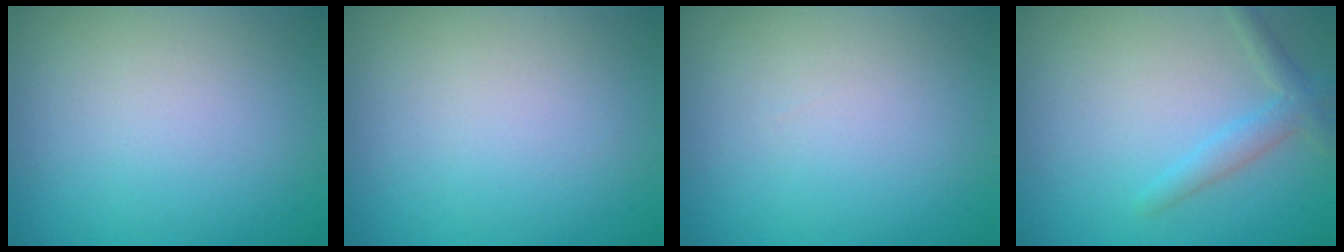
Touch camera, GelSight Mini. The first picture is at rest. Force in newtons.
{"total": 0.0}
{"total": 0.0}
{"total": 2.1, "press": 2.1, "slide": 0.1}